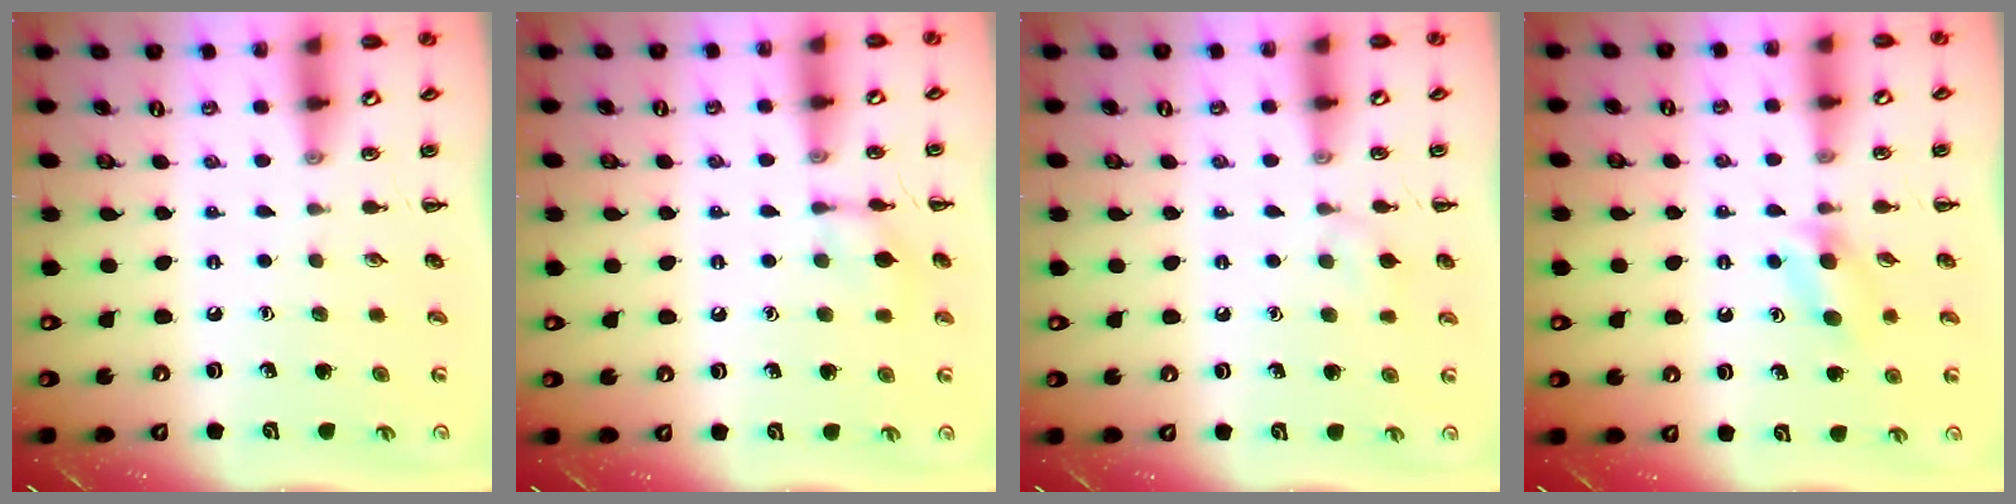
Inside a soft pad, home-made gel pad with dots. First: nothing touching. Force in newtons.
{"total": 7.7, "press": 7.6, "slide": 1.3}
{"total": 6.0, "press": 5.7, "slide": 1.9}
{"total": 3.2, "press": 3.0, "slide": 1.3}